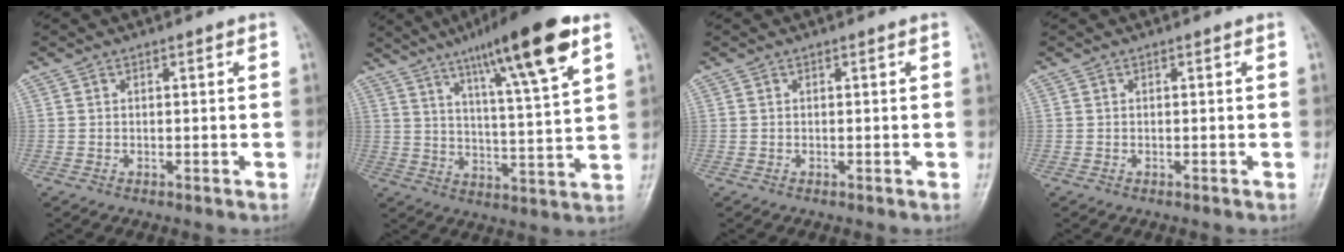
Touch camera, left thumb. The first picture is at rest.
{"total": 17.8, "force": [10.3, 2.2, 14.3], "torque": [-0.214, -0.040, 0.163]}
{"total": 0.0}
{"total": 0.0}